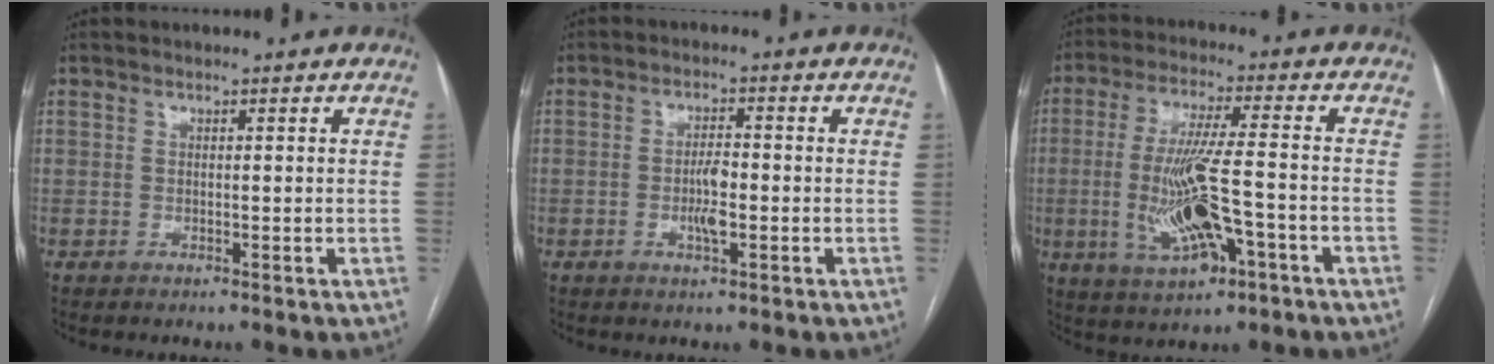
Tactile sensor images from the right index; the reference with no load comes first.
{"total": 3.9, "force": [-0.9, 1.0, 3.7], "torque": [-0.069, 0.000, -0.014]}
{"total": 12.8, "force": [-3.6, 2.3, 12.1], "torque": [-0.241, -0.009, -0.055]}